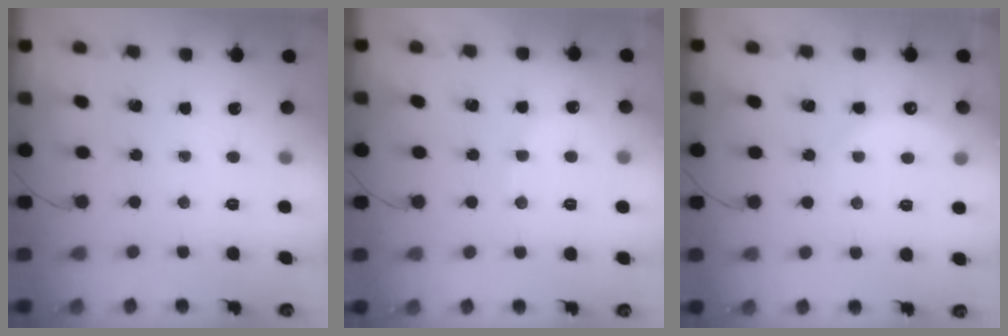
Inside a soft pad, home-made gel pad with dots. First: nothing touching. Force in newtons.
{"total": 5.6, "press": 5.4, "slide": 1.4}
{"total": 6.0, "press": 5.9, "slide": 1.3}